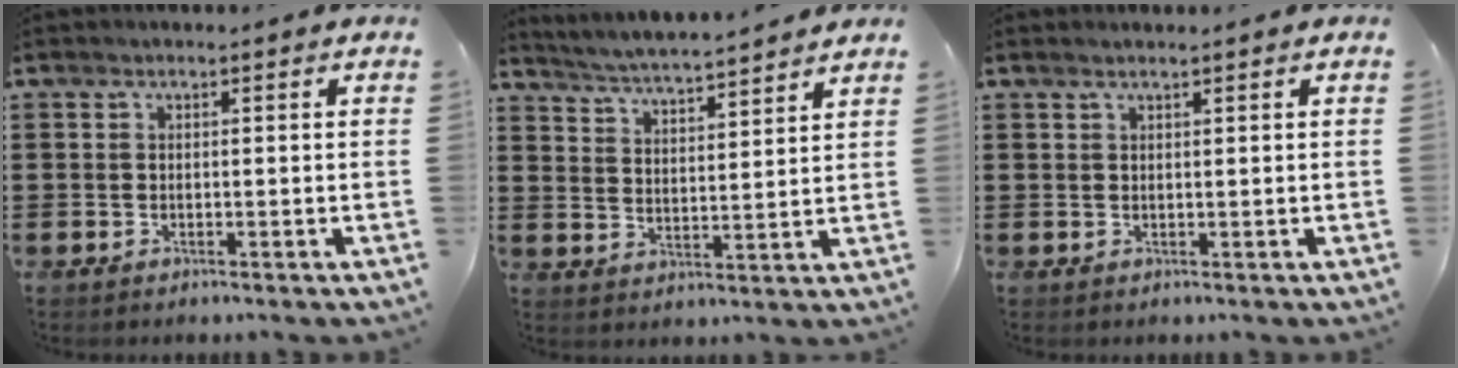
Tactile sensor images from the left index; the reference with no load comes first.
{"total": 4.3, "force": [4.3, -0.6, 0.6], "torque": [-0.033, -0.033, 0.070]}
{"total": 1.0, "force": [0.8, -0.1, 0.6], "torque": [-0.009, -0.001, 0.015]}